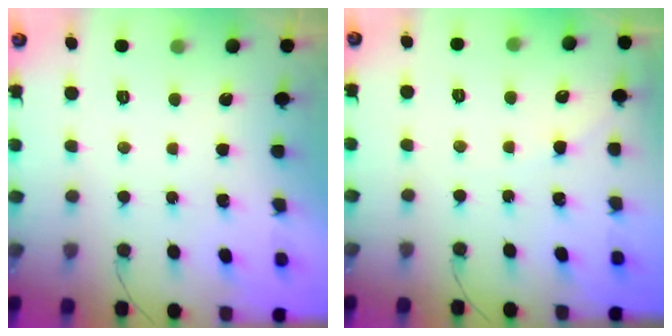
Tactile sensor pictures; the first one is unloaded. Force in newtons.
{"total": 3.3, "press": 3.3, "slide": 0.6}